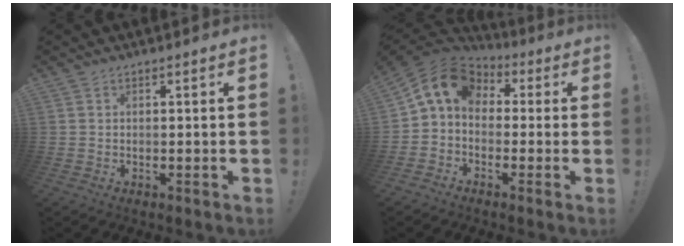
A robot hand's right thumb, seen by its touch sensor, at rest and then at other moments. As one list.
[{"total": 11.2, "force": [1.9, 8.6, 6.9], "torque": [-0.129, 0.006, 0.039]}]